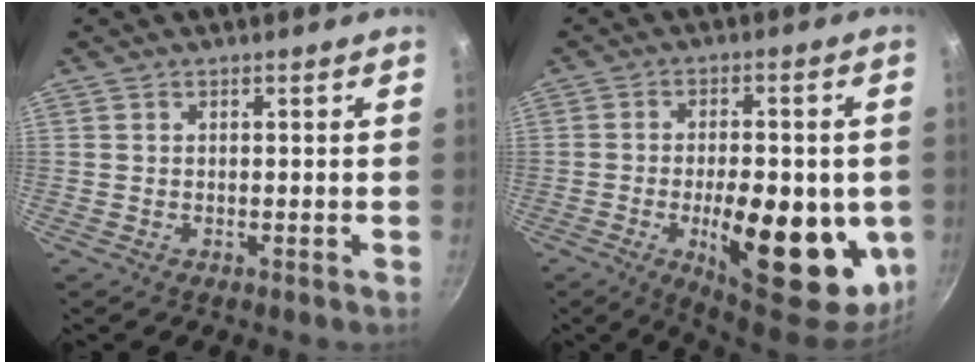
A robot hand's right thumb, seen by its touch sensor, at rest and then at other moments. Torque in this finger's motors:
{"motor_torque": [2.52, 2.49, 2.04, -0.40, 0.46]}